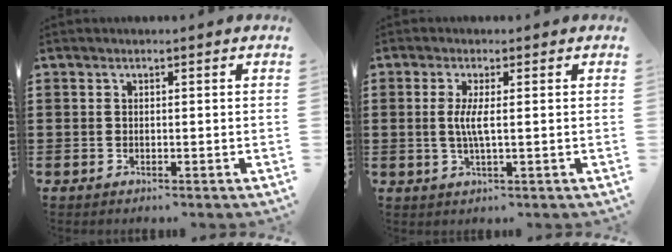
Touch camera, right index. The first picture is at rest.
{"total": 3.3, "force": [0.1, 0.2, 3.3], "torque": [-0.070, -0.009, -0.002]}